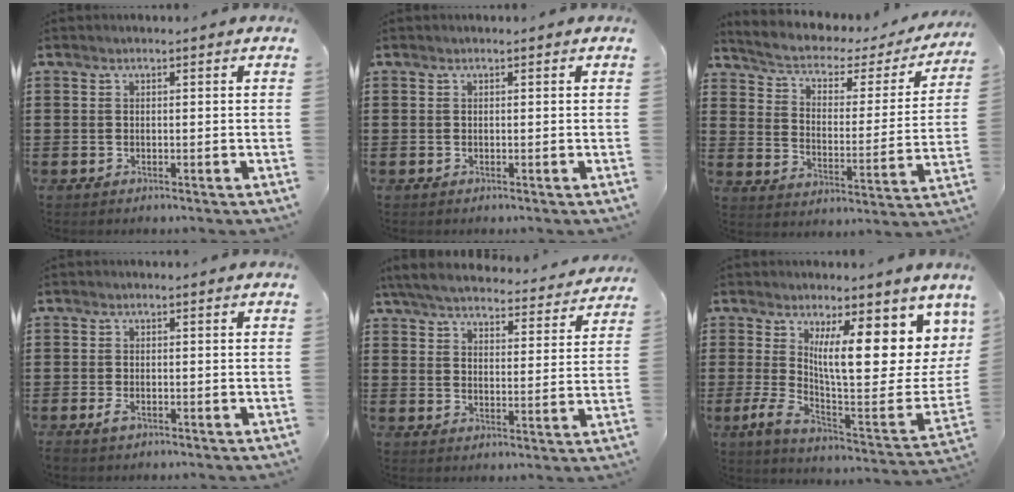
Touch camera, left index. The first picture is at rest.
{"total": 0.0}
{"total": 3.3, "force": [2.1, 1.6, 2.0], "torque": [-0.053, -0.020, 0.026]}
{"total": 1.7, "force": [-0.8, 0.7, 1.3], "torque": [-0.034, -0.004, -0.018]}
{"total": 5.9, "force": [5.6, 0.4, 1.7], "torque": [-0.057, -0.035, 0.097]}
{"total": 14.3, "force": [6.4, 4.4, 12.1], "torque": [-0.198, -0.050, 0.112]}